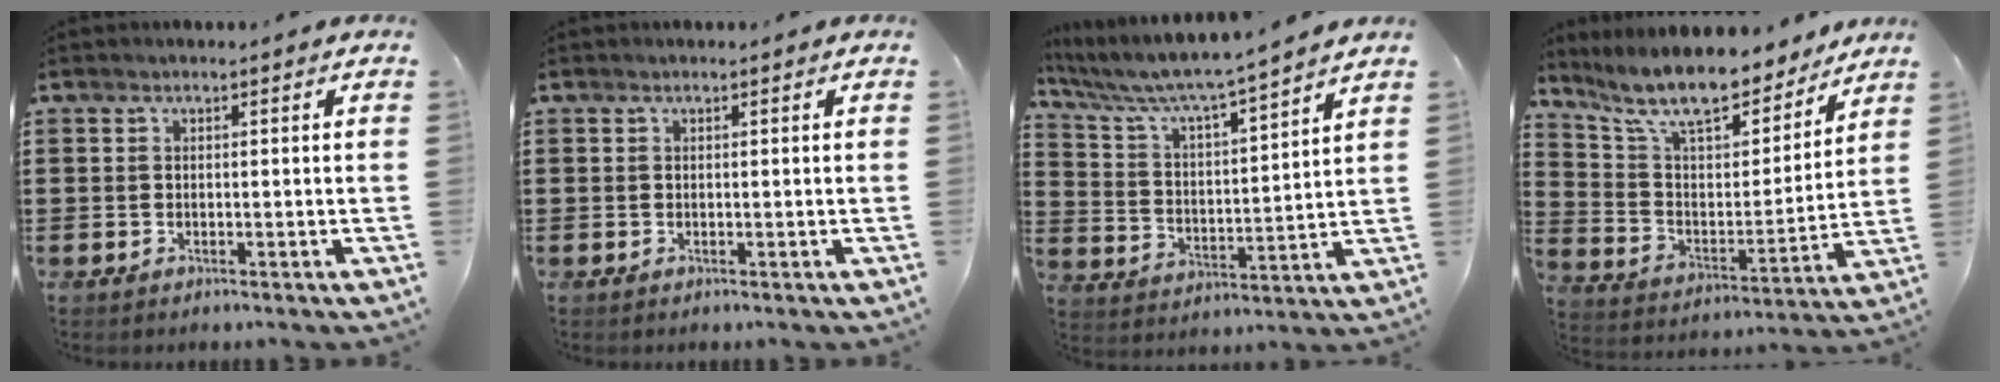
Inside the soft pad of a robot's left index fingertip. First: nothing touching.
{"total": 0.0}
{"total": 6.1, "force": [5.6, -0.1, 2.5], "torque": [-0.076, -0.040, 0.087]}
{"total": 11.3, "force": [9.7, 2.0, 5.4], "torque": [-0.136, -0.058, 0.168]}